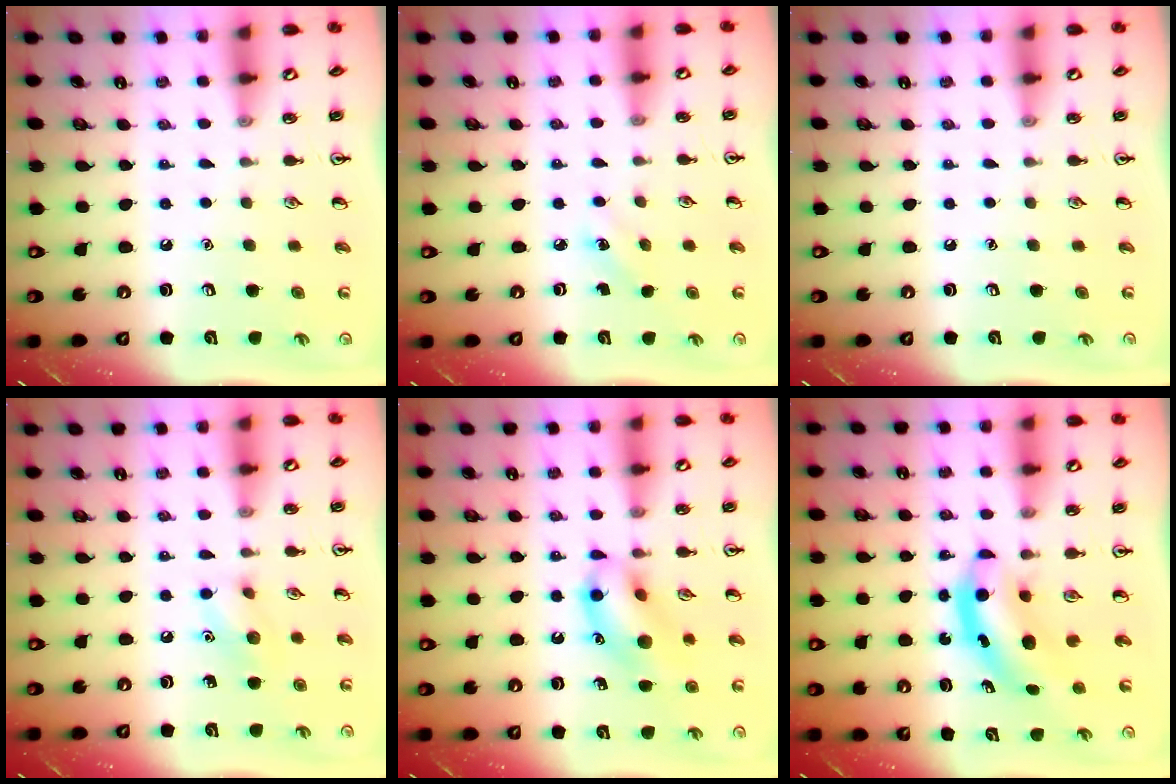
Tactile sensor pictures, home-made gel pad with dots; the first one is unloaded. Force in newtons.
{"total": 1.9, "press": 1.7, "slide": 0.7}
{"total": 0.0}
{"total": 7.0, "press": 6.9, "slide": 1.3}
{"total": 13.0, "press": 12.8, "slide": 2.1}
{"total": 5.2, "press": 5.1, "slide": 0.8}